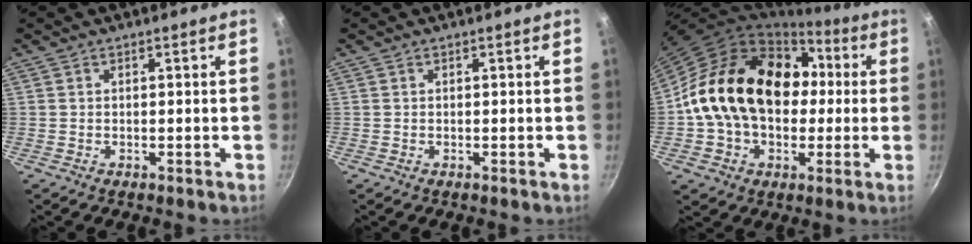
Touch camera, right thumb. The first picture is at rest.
{"total": 0.0}
{"total": 23.0, "force": [1.6, 16.6, 15.8], "torque": [-0.240, 0.047, 0.027]}